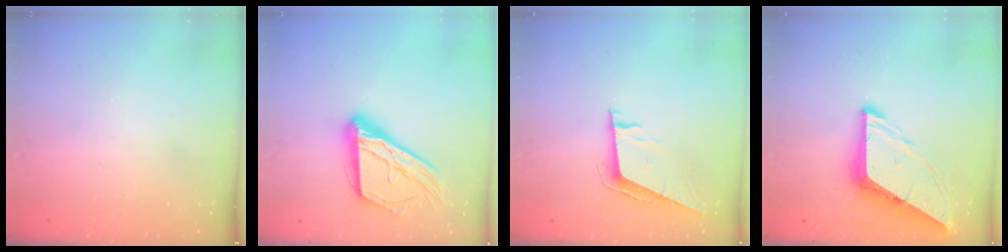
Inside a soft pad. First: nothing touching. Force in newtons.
{"total": 17.9, "press": 17.8, "slide": 1.5}
{"total": 8.4, "press": 7.9, "slide": 2.9}
{"total": 9.1, "press": 9.0, "slide": 1.1}